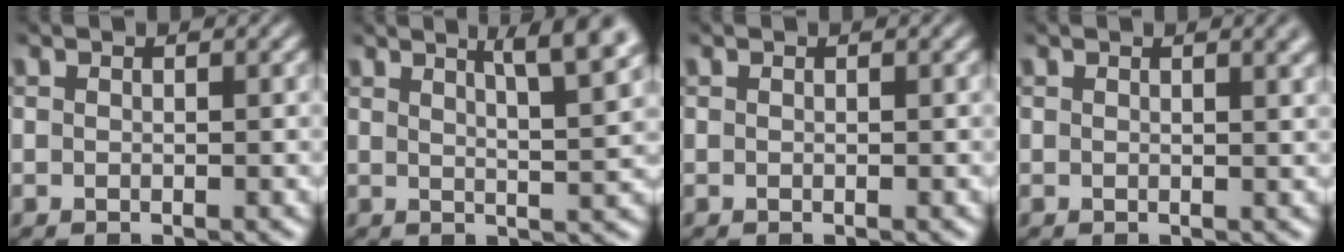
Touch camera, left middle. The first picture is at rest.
{"total": 6.4, "force": [3.6, 1.6, 5.0], "torque": [-0.044, 0.022, 0.036]}
{"total": 0.0}
{"total": 2.3, "force": [1.3, 0.8, 1.7], "torque": [-0.010, 0.004, 0.011]}